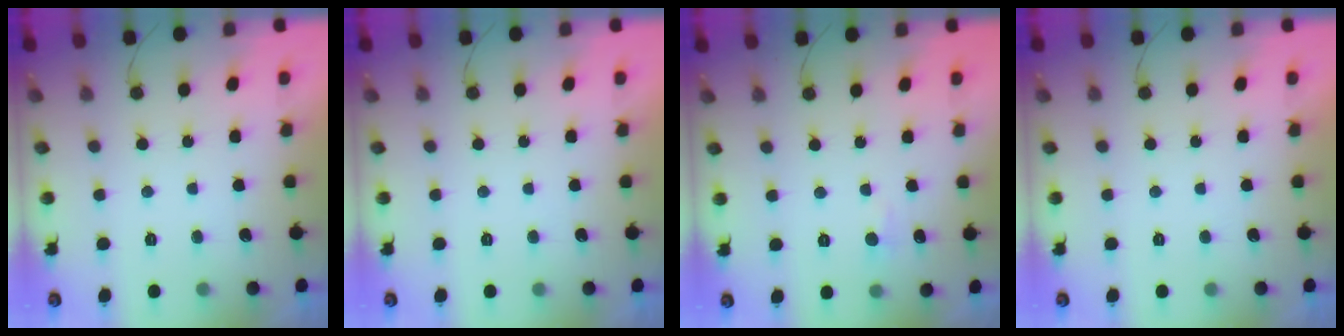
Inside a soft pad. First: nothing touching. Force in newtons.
{"total": 0.0}
{"total": 4.2, "press": 4.2, "slide": 0.5}
{"total": 0.0}